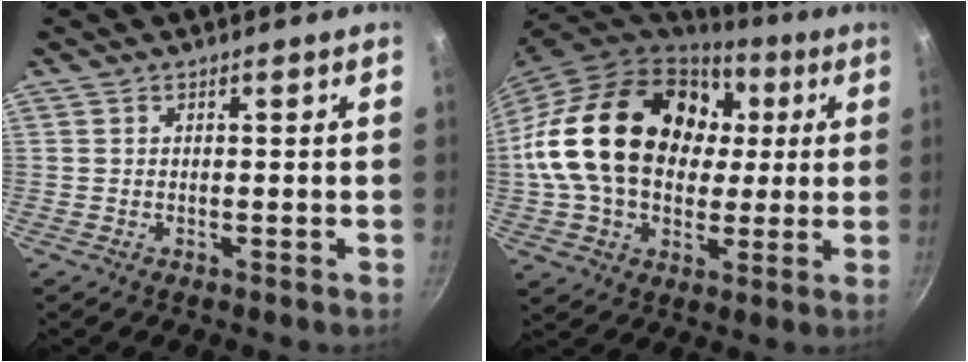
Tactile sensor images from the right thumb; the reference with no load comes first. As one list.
[{"total": 26.9, "force": [3.9, 19.5, 18.1], "torque": [-0.305, 0.032, 0.071]}]